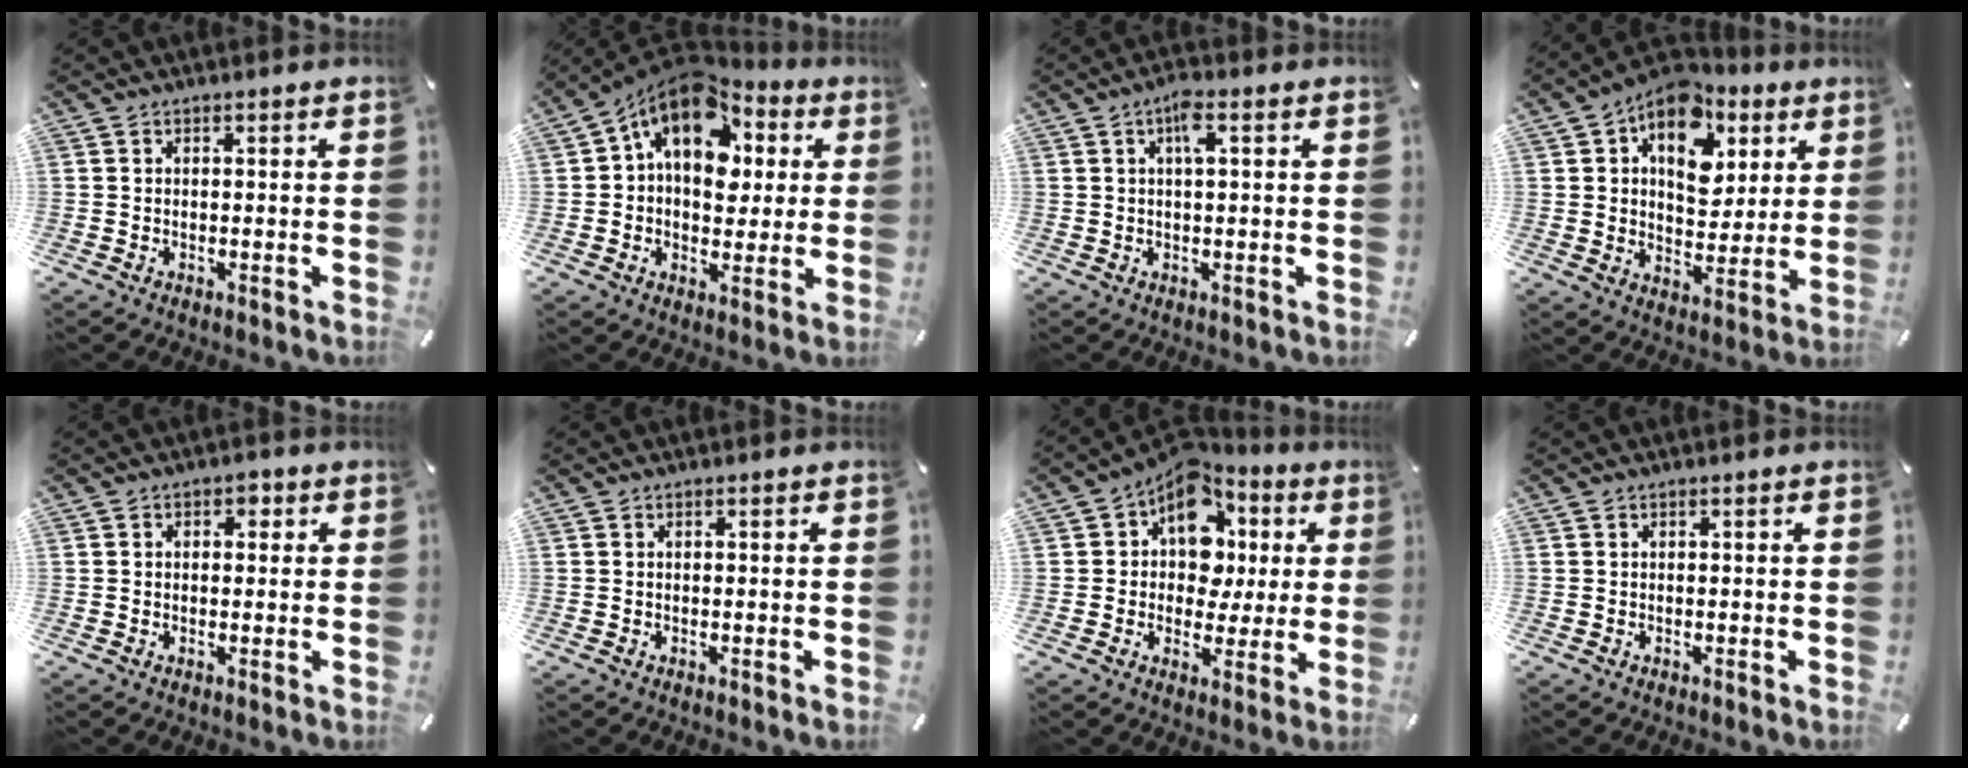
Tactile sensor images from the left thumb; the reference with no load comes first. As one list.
[{"total": 14.5, "force": [5.3, 9.9, 9.2], "torque": [-0.153, -0.029, 0.095]}, {"total": 4.1, "force": [1.3, 1.1, 3.7], "torque": [-0.078, 0.007, 0.019]}, {"total": 14.6, "force": [6.6, 9.9, 8.5], "torque": [-0.124, -0.032, 0.119]}, {"total": 2.1, "force": [0.3, 1.7, 1.2], "torque": [-0.009, 0.004, -0.002]}, {"total": 0.0}, {"total": 12.5, "force": [5.1, 9.8, 5.9], "torque": [-0.103, -0.035, 0.099]}, {"total": 0.0}]